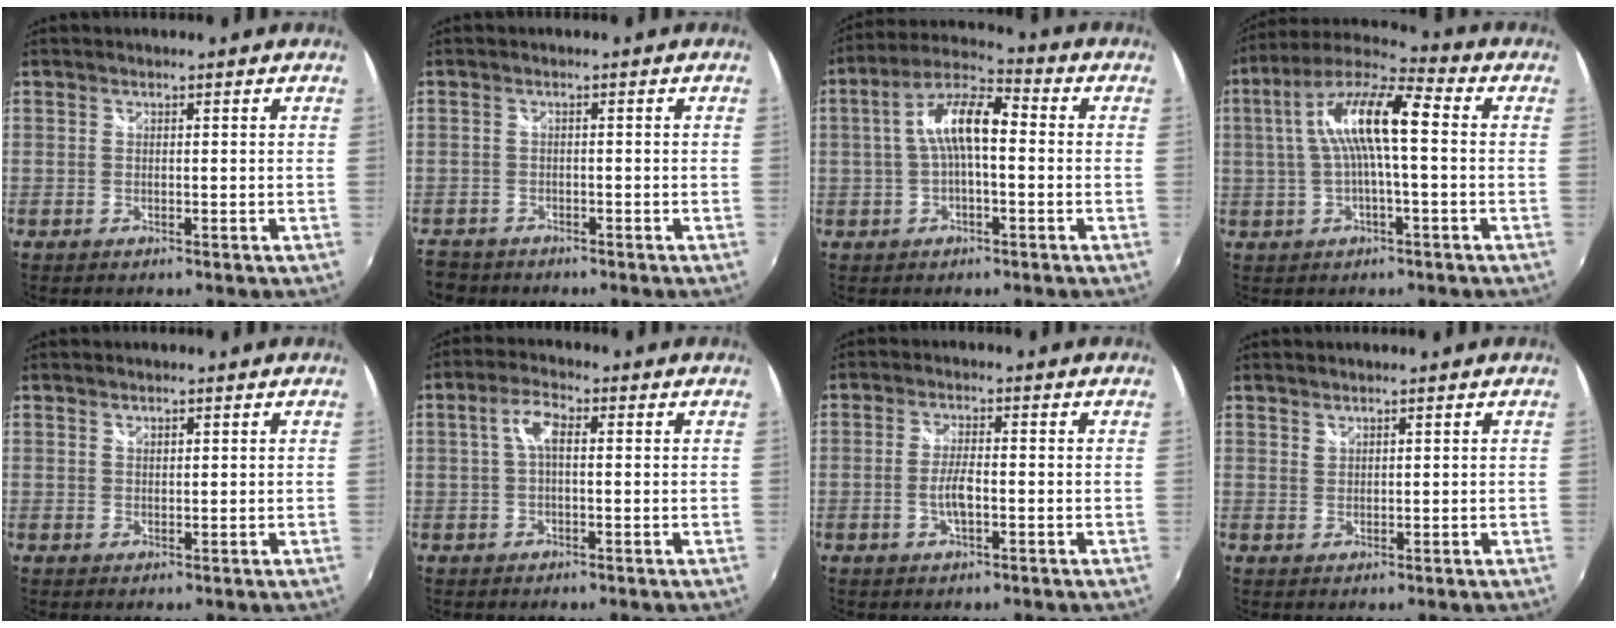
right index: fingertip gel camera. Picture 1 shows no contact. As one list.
[{"total": 4.5, "force": [-3.5, 2.7, 0.5], "torque": [-0.031, -0.005, -0.068]}, {"total": 9.7, "force": [0.0, 3.4, 9.0], "torque": [-0.178, 0.025, -0.003]}, {"total": 13.3, "force": [1.1, 3.0, 12.9], "torque": [-0.245, 0.025, 0.013]}, {"total": 1.1, "force": [0.8, 0.5, 0.5], "torque": [-0.005, 0.001, 0.014]}, {"total": 4.4, "force": [0.5, 1.8, 4.0], "torque": [-0.079, 0.013, 0.010]}, {"total": 3.8, "force": [-1.1, 1.1, 3.5], "torque": [-0.072, -0.003, -0.020]}, {"total": 1.2, "force": [1.2, 0.4, 0.1], "torque": [0.002, 0.002, 0.022]}]